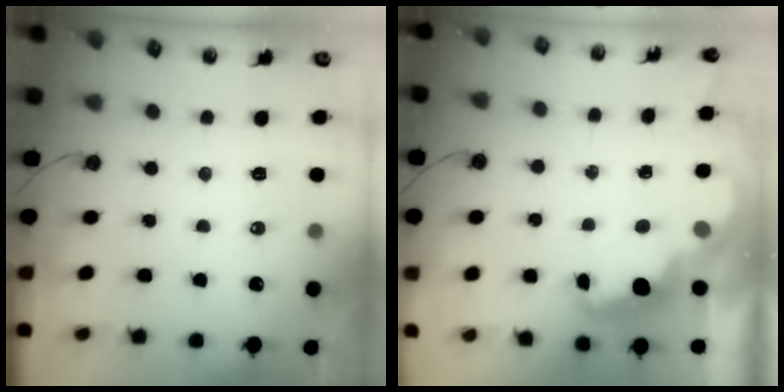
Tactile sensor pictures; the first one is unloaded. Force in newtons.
{"total": 2.7, "press": 2.6, "slide": 0.7}